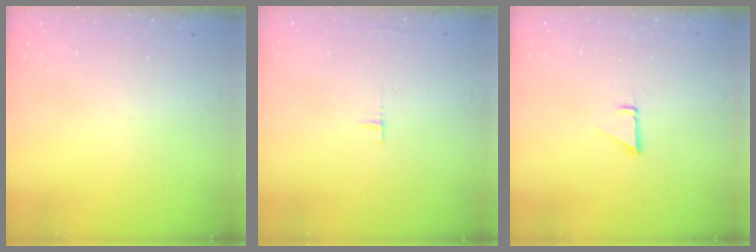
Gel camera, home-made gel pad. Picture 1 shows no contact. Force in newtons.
{"total": 3.6, "press": 3.5, "slide": 0.3}
{"total": 1.4, "press": 1.3, "slide": 0.1}